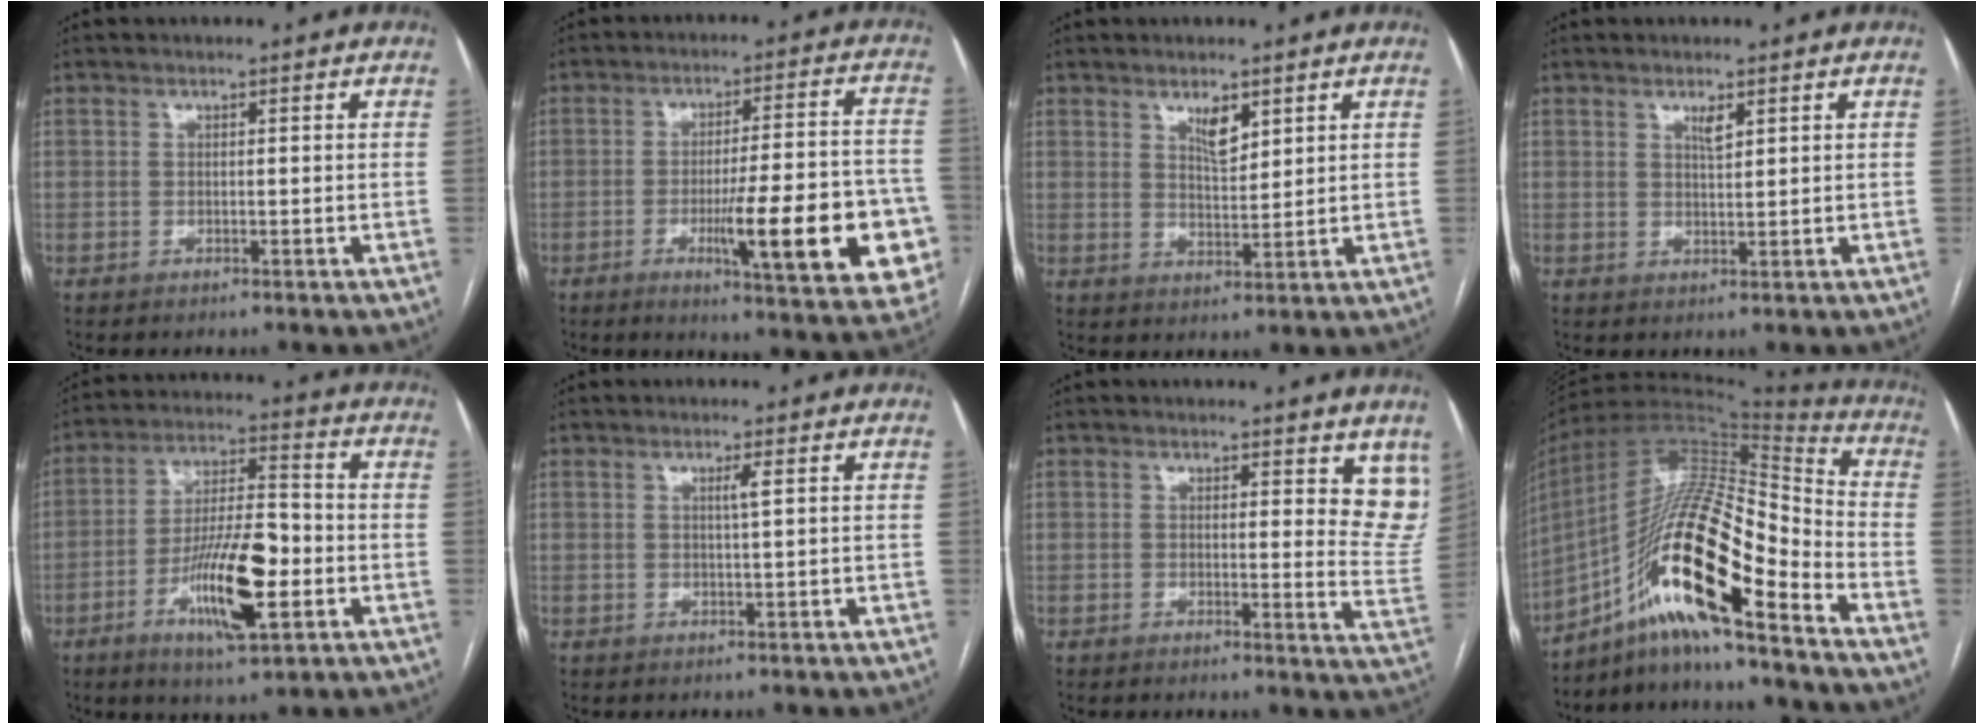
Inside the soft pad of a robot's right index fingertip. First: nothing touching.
{"total": 18.4, "force": [-5.9, 2.8, 17.2], "torque": [-0.170, 0.009, -0.067]}
{"total": 3.8, "force": [2.4, 1.3, 2.7], "torque": [-0.052, -0.003, 0.046]}
{"total": 1.8, "force": [1.1, 0.4, 1.4], "torque": [-0.027, -0.004, 0.023]}
{"total": 13.8, "force": [-4.5, 3.0, 12.7], "torque": [-0.234, -0.002, -0.074]}
{"total": 1.3, "force": [0.5, -0.3, 1.2], "torque": [-0.025, -0.002, 0.009]}
{"total": 8.3, "force": [6.2, 2.7, 4.7], "torque": [-0.042, -0.033, 0.053]}
{"total": 19.4, "force": [-10.4, 3.0, 16.1], "torque": [-0.314, 0.010, -0.185]}